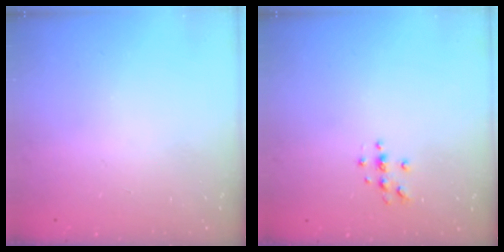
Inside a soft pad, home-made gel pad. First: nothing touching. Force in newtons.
{"total": 3.8, "press": 3.8, "slide": 0.4}